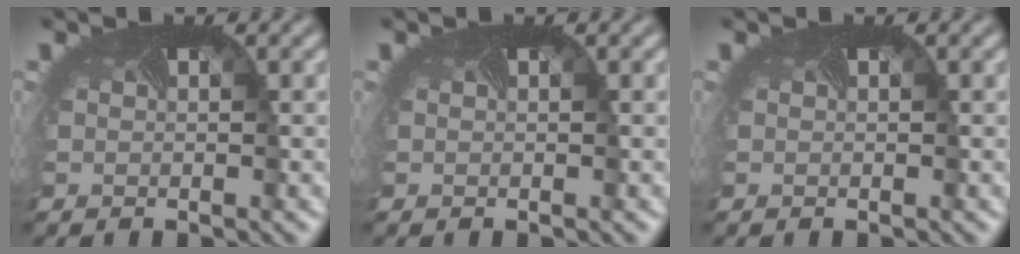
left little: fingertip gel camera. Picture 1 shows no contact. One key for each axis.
{"total": 0.0}
{"total": 0.0}